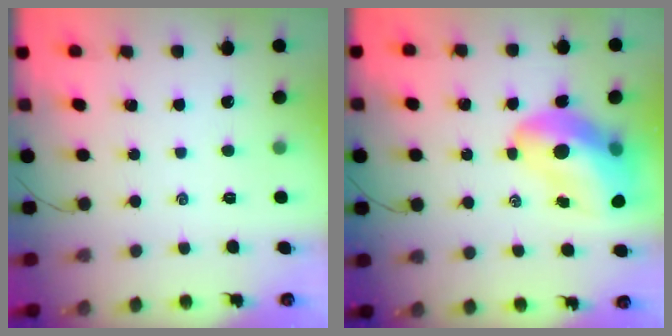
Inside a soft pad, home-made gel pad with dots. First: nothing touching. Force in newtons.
{"total": 15.1, "press": 14.5, "slide": 4.1}